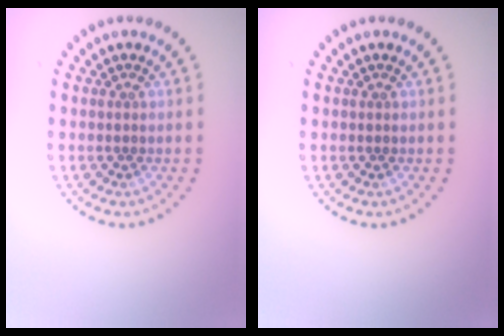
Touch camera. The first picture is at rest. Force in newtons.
{"total": 0.0}